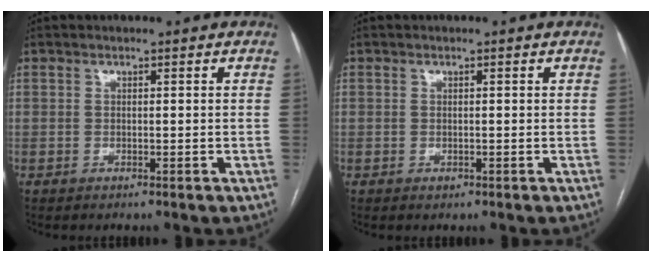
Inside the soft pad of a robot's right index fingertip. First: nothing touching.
{"total": 0.6, "force": [0.1, 0.4, 0.4], "torque": [-0.001, 0.000, 0.002]}